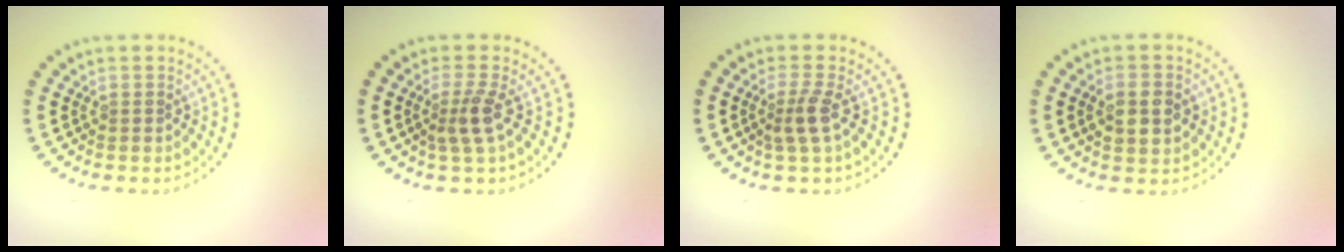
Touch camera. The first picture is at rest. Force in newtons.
{"total": 2.3, "press": 1.7, "slide": 1.5}
{"total": 2.2, "press": 1.8, "slide": 1.4}
{"total": 3.8, "press": 3.8, "slide": 0.2}